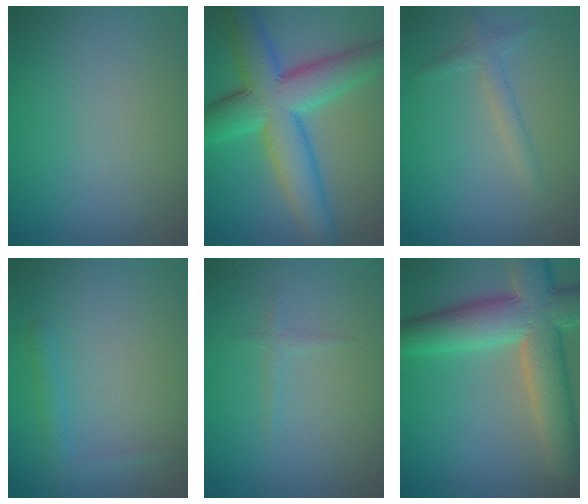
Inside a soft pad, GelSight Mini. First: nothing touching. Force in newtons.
{"total": 9.7, "press": 9.7, "slide": 0.1}
{"total": 1.6, "press": 1.6, "slide": 0.1}
{"total": 1.5, "press": 1.5, "slide": 0.1}
{"total": 0.7, "press": 0.7, "slide": 0.0}
{"total": 10.2, "press": 10.2, "slide": 0.9}